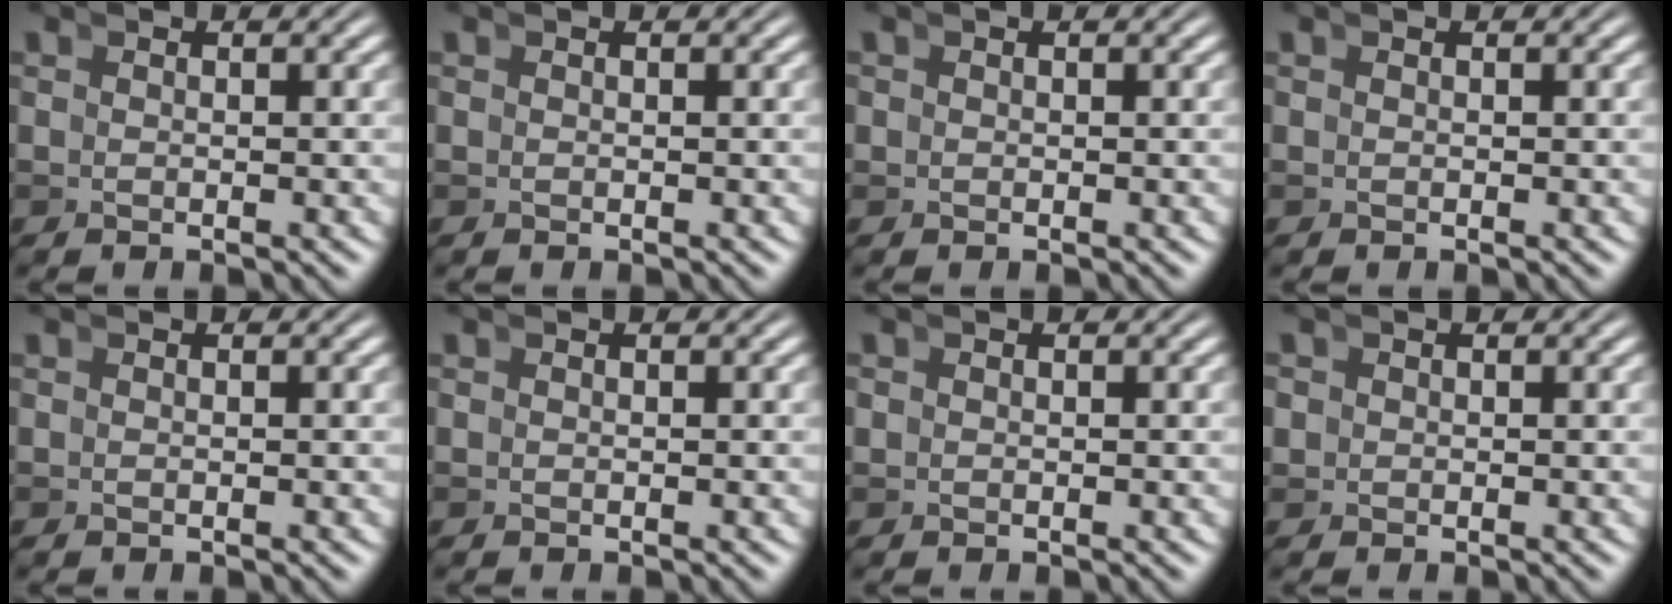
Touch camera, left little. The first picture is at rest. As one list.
[{"total": 0.0}, {"total": 0.7, "force": [-0.1, 0.7, 0.0], "torque": [0.001, -0.003, 0.000]}, {"total": 0.0}, {"total": 0.0}, {"total": 0.0}, {"total": 0.8, "force": [-0.1, 0.8, 0.2], "torque": [-0.008, -0.005, 0.000]}, {"total": 1.6, "force": [-0.2, 1.6, 0.4], "torque": [-0.013, -0.005, -0.001]}]